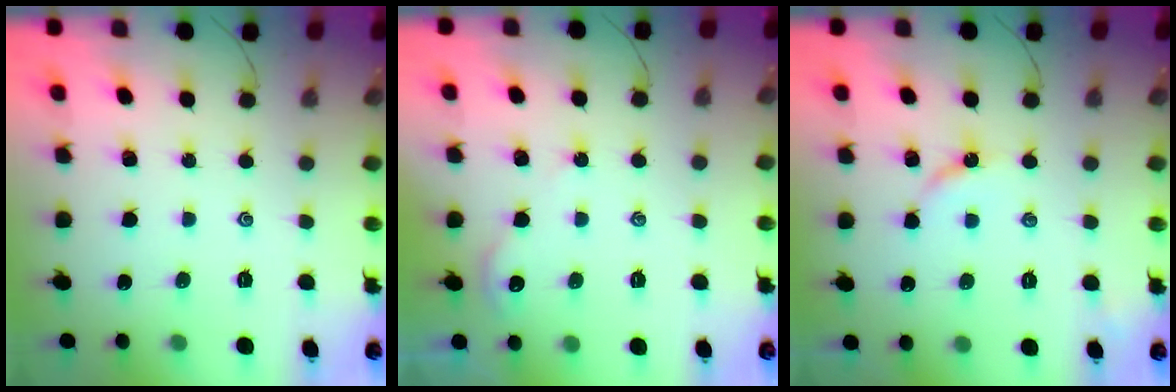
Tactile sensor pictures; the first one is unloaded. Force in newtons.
{"total": 2.8, "press": 2.7, "slide": 0.4}
{"total": 5.8, "press": 5.7, "slide": 0.8}